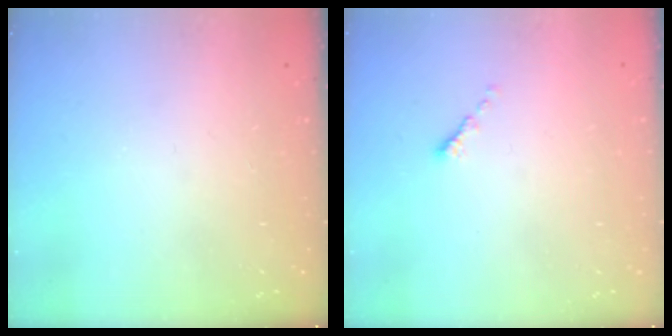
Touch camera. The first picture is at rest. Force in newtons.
{"total": 0.6, "press": 0.5, "slide": 0.2}